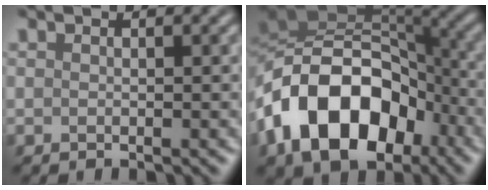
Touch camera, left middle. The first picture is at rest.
{"total": 14.4, "force": [-5.7, 9.4, 9.4], "torque": [-0.173, 0.008, -0.112]}